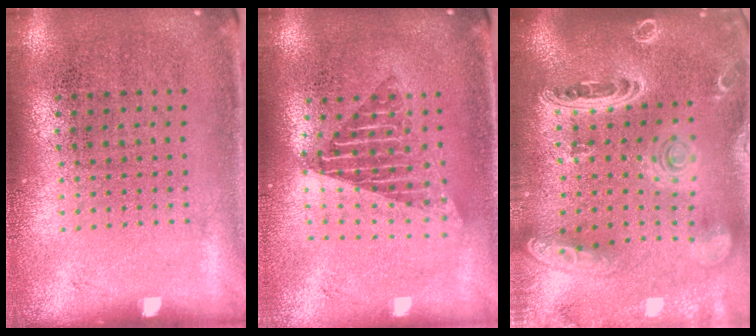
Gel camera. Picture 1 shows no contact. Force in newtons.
{"total": 1.7, "press": 1.4, "slide": 1.0}
{"total": 3.7, "press": 3.0, "slide": 2.2}